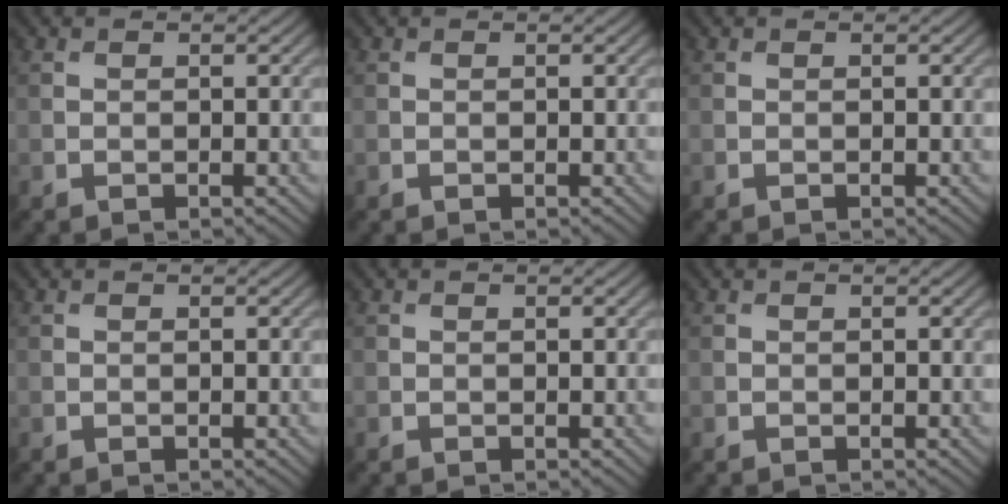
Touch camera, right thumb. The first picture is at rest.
{"total": 0.0}
{"total": 0.0}
{"total": 0.0}
{"total": 0.0}
{"total": 0.0}